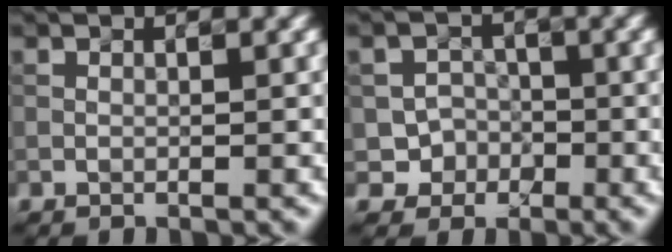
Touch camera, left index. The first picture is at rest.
{"total": 2.7, "force": [-1.3, 2.3, -0.2], "torque": [0.014, 0.012, -0.020]}